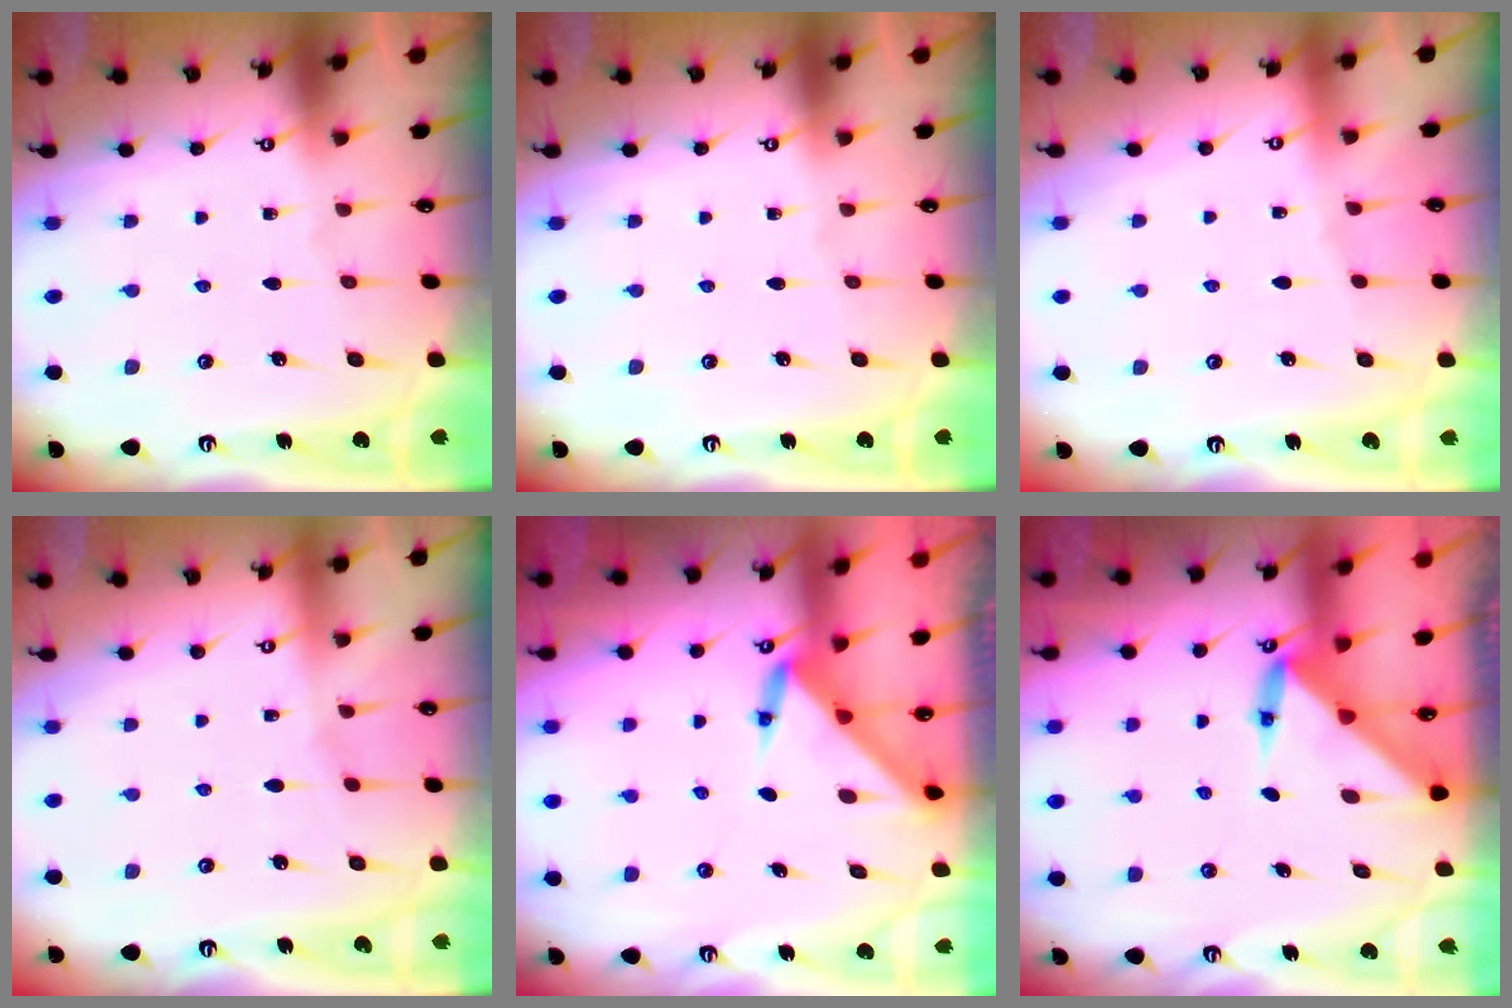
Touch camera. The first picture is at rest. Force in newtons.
{"total": 0.0}
{"total": 2.4, "press": 2.4, "slide": 0.4}
{"total": 2.9, "press": 2.9, "slide": 0.5}
{"total": 3.2, "press": 3.2, "slide": 0.1}
{"total": 3.9, "press": 3.9, "slide": 0.4}